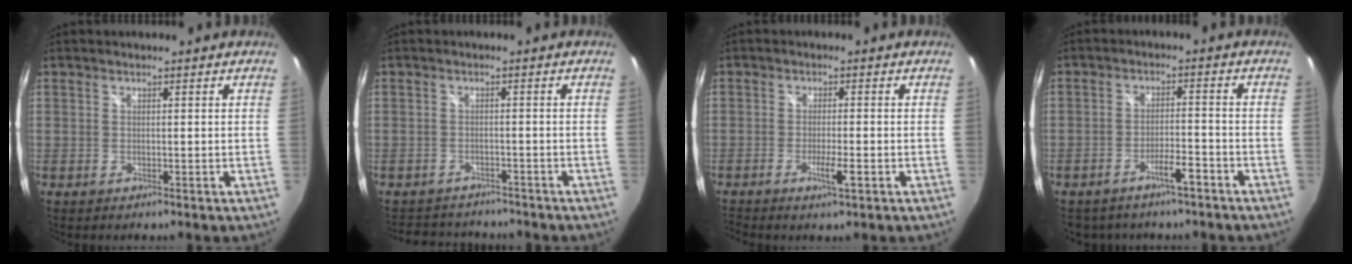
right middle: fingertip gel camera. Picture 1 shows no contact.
{"total": 8.2, "force": [-7.3, 3.2, 2.0], "torque": [-0.051, 0.003, -0.102]}
{"total": 4.0, "force": [-2.1, 0.3, 3.4], "torque": [-0.072, -0.007, -0.037]}
{"total": 5.1, "force": [-4.0, 1.9, 2.7], "torque": [-0.052, 0.006, -0.058]}